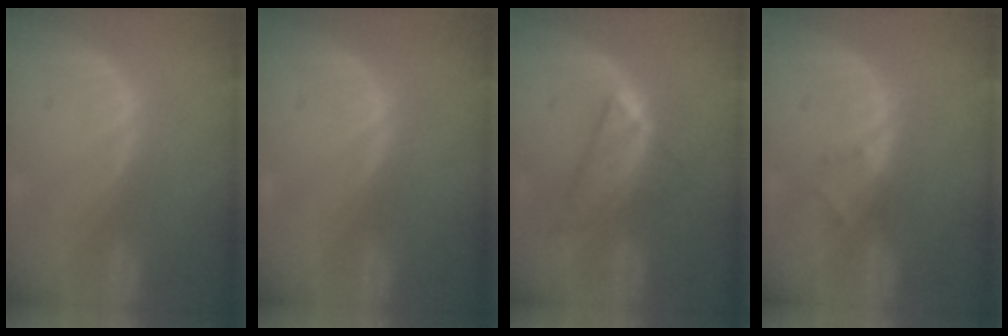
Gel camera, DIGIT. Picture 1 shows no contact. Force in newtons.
{"total": 0.0}
{"total": 6.0, "press": 6.0, "slide": 0.8}
{"total": 1.3, "press": 1.1, "slide": 0.8}